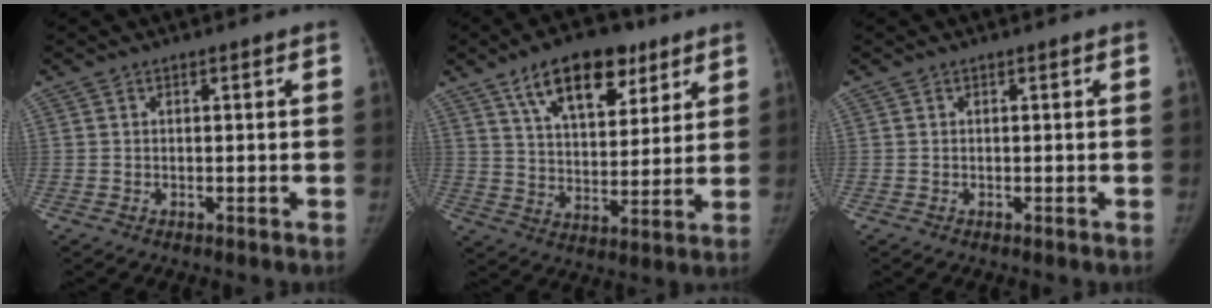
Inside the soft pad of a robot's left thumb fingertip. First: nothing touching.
{"total": 16.2, "force": [9.5, 8.2, 10.3], "torque": [-0.120, -0.036, 0.157]}
{"total": 0.0}